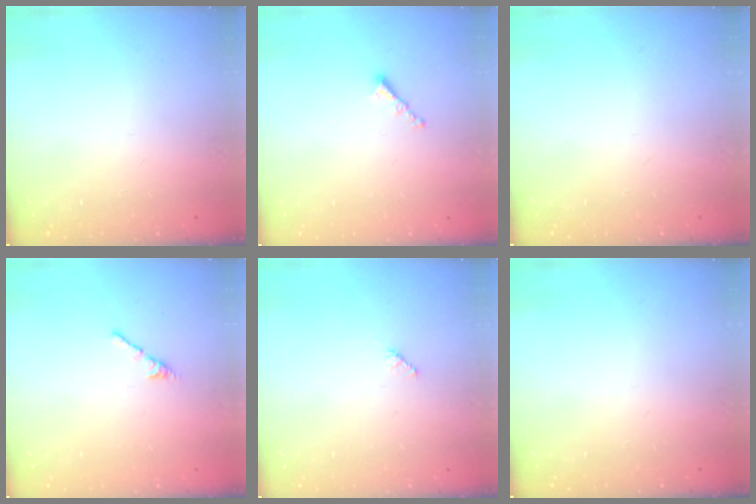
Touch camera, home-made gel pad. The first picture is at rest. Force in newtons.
{"total": 1.2, "press": 1.1, "slide": 0.5}
{"total": 0.0}
{"total": 2.7, "press": 2.6, "slide": 0.8}
{"total": 1.9, "press": 1.9, "slide": 0.3}
{"total": 0.0}